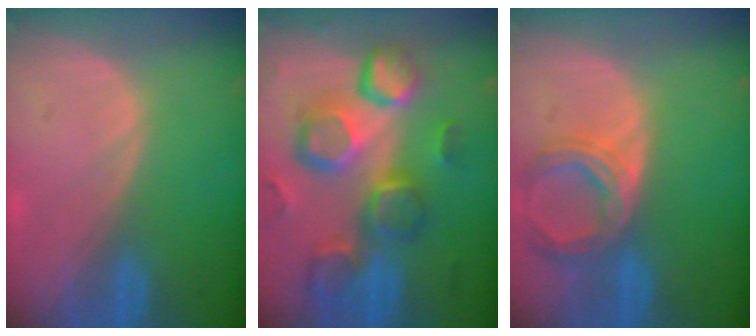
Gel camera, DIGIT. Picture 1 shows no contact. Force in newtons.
{"total": 12.9, "press": 11.3, "slide": 6.3}
{"total": 6.9, "press": 6.4, "slide": 2.7}